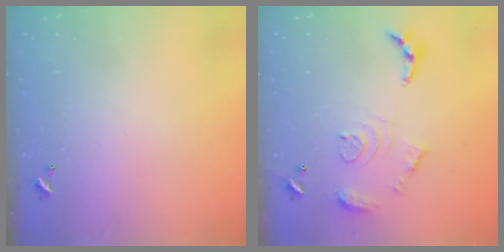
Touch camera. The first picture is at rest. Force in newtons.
{"total": 12.6, "press": 12.5, "slide": 1.3}